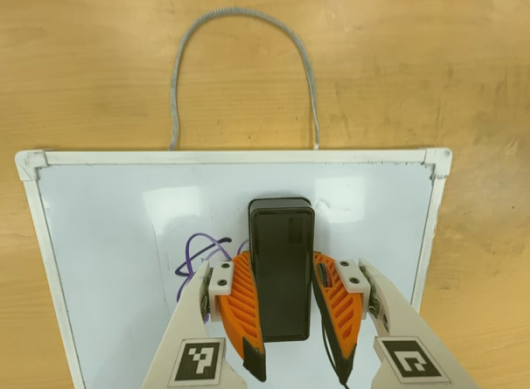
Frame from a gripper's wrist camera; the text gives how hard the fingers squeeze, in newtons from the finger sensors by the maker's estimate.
{"total": 13.2, "left": 12.9, "right": 13.4}